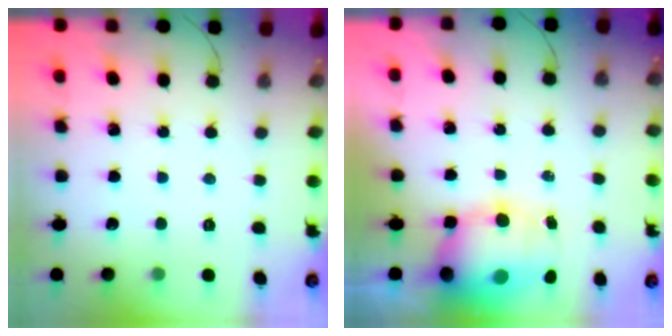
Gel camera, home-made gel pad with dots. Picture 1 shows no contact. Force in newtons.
{"total": 12.3, "press": 11.9, "slide": 3.0}